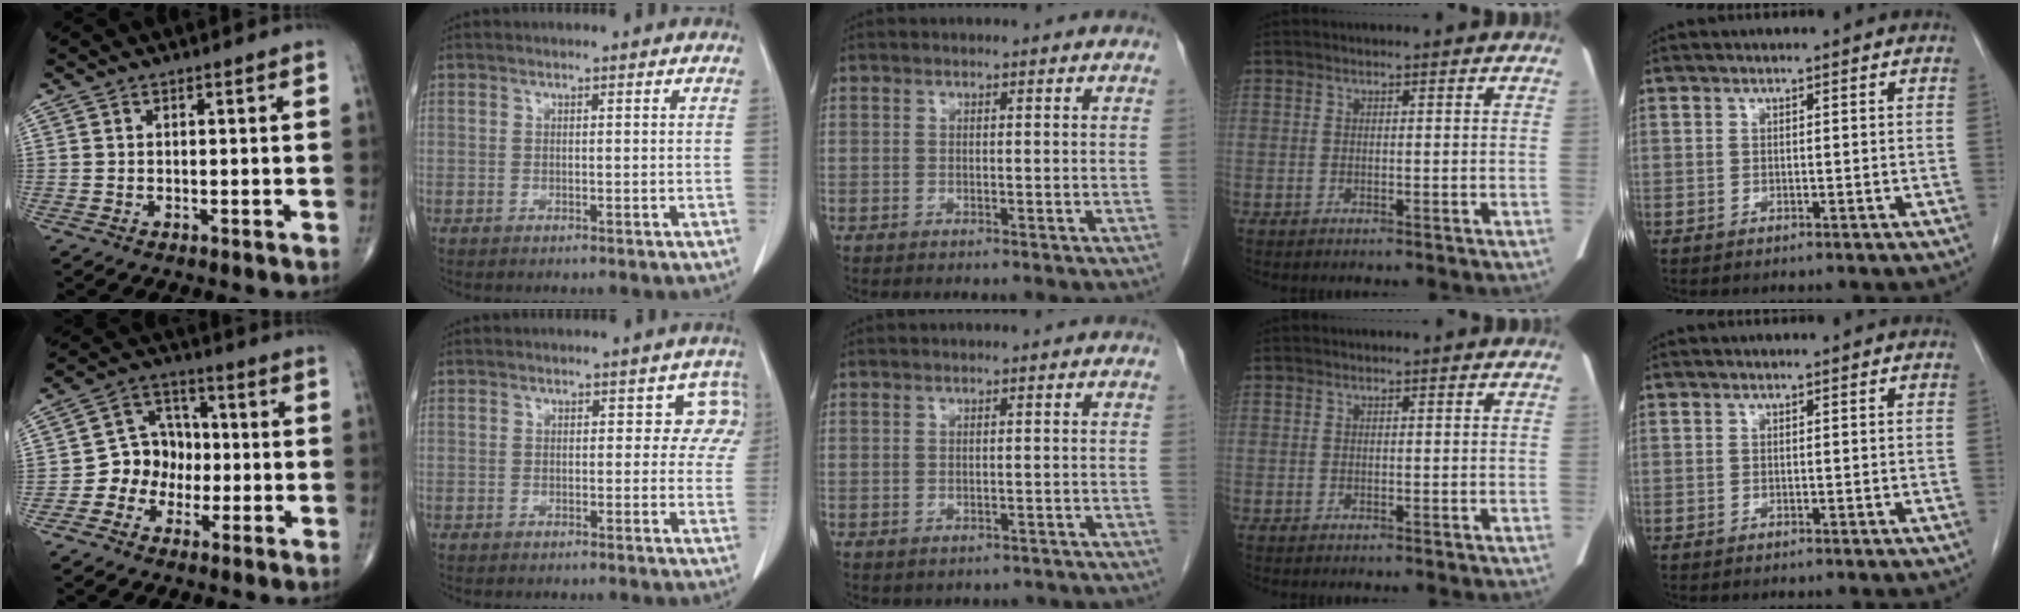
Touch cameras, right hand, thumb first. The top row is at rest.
{"thumb": {"total": 8.6, "force": [-2.0, 7.5, 3.8], "torque": [-0.021, 0.036, -0.049]}, "index": {"total": 4.0, "force": [1.1, 2.8, 2.6], "torque": [0.005, 0.016, 0.000]}, "middle": {"total": 4.5, "force": [-3.8, 2.3, 1.0], "torque": [-0.008, 0.014, -0.038]}}